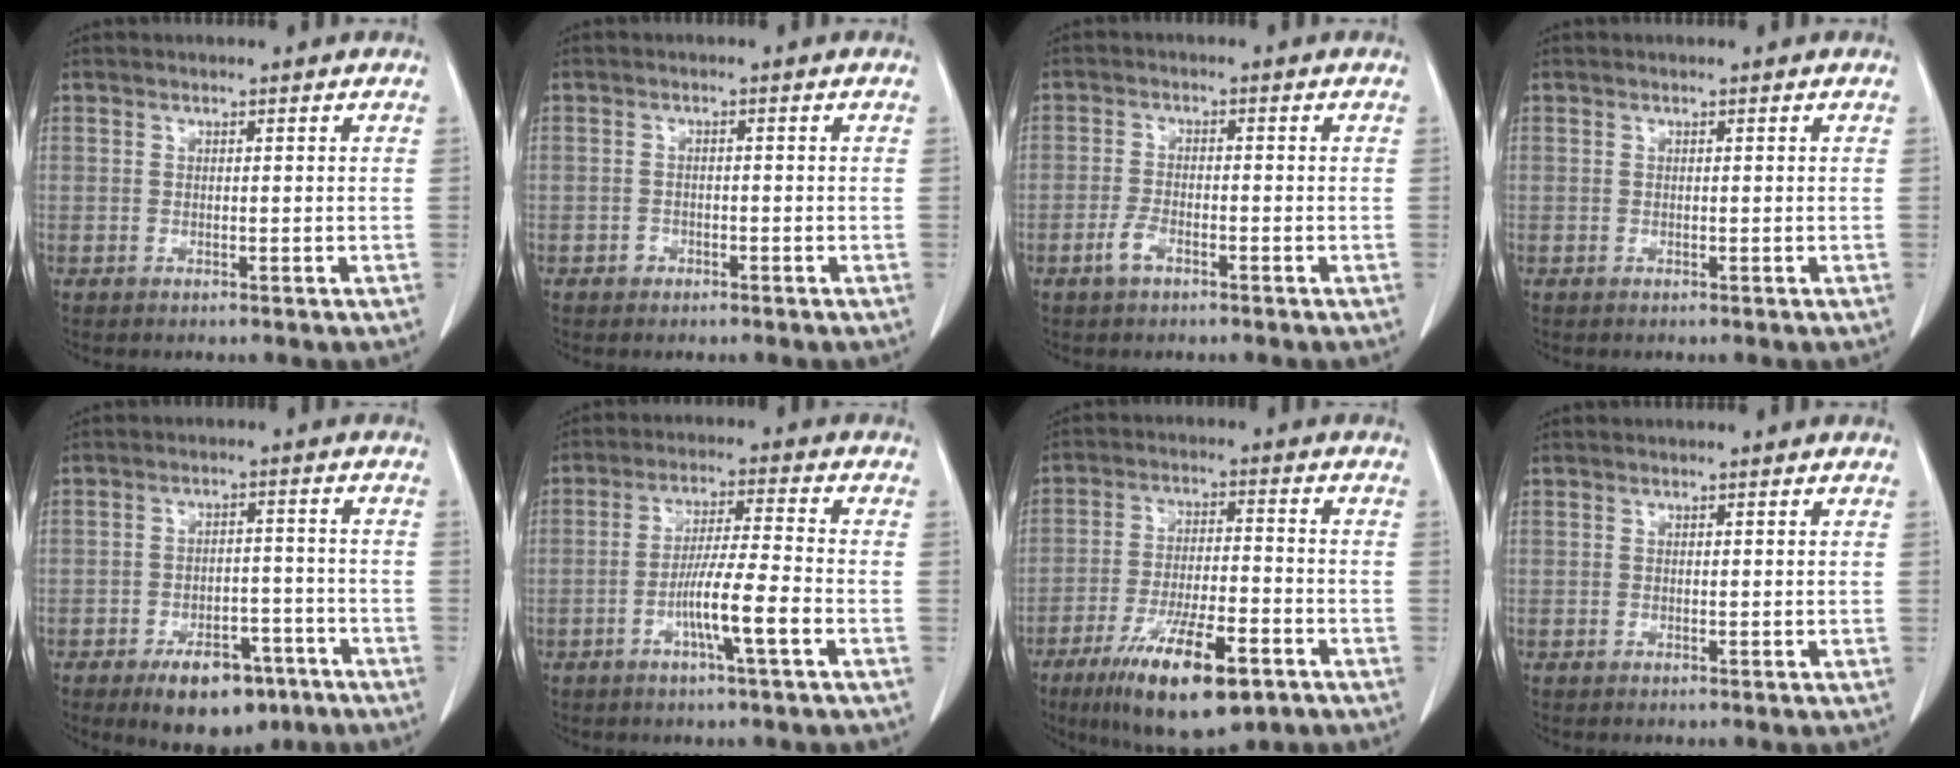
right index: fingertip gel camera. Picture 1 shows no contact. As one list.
[{"total": 1.2, "force": [-0.8, 0.9, 0.2], "torque": [-0.003, 0.004, -0.014]}, {"total": 3.0, "force": [-1.8, 1.1, 2.0], "torque": [-0.045, 0.002, -0.037]}, {"total": 0.0}, {"total": 9.7, "force": [-6.2, 4.9, 5.7], "torque": [-0.075, 0.004, -0.089]}, {"total": 7.9, "force": [-2.9, -0.3, 7.3], "torque": [-0.134, 0.001, -0.052]}, {"total": 14.8, "force": [-8.4, 3.9, 11.6], "torque": [-0.209, -0.019, -0.135]}, {"total": 0.0}]